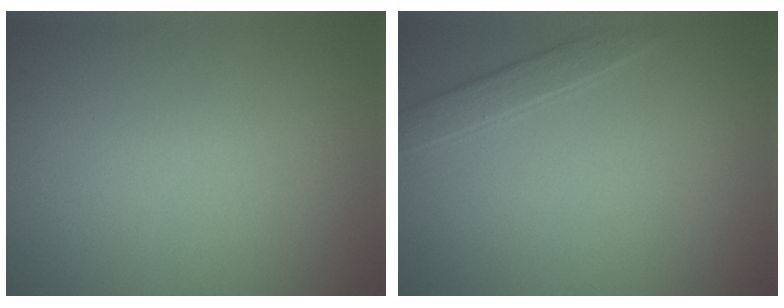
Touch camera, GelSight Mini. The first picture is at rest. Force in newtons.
{"total": 1.6, "press": 1.6, "slide": 0.1}